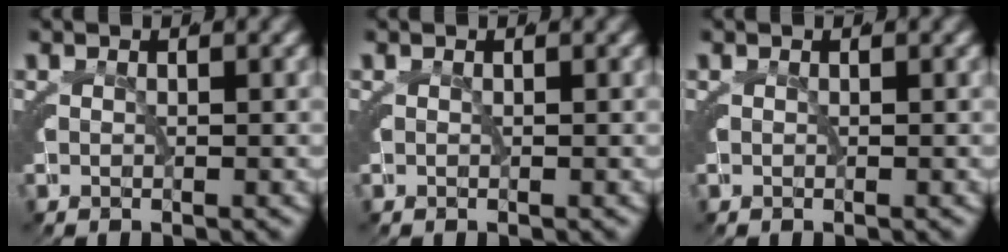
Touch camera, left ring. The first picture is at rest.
{"total": 0.0}
{"total": 0.0}